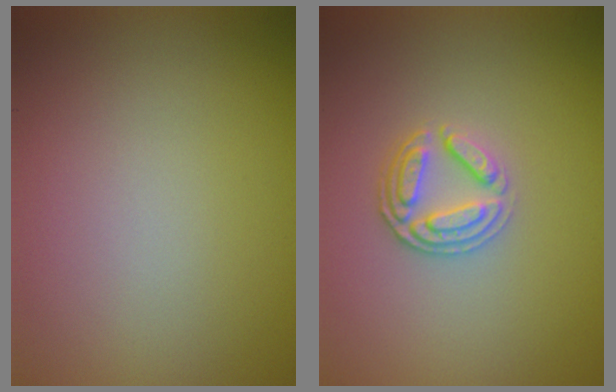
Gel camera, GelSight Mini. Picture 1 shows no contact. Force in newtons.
{"total": 2.7, "press": 2.5, "slide": 1.0}